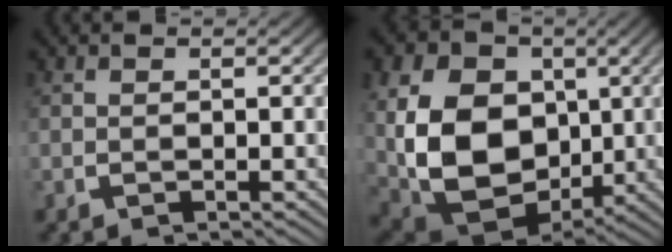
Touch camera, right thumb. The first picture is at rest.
{"total": 16.5, "force": [-1.2, 12.2, 11.1], "torque": [-0.244, -0.081, 0.014]}